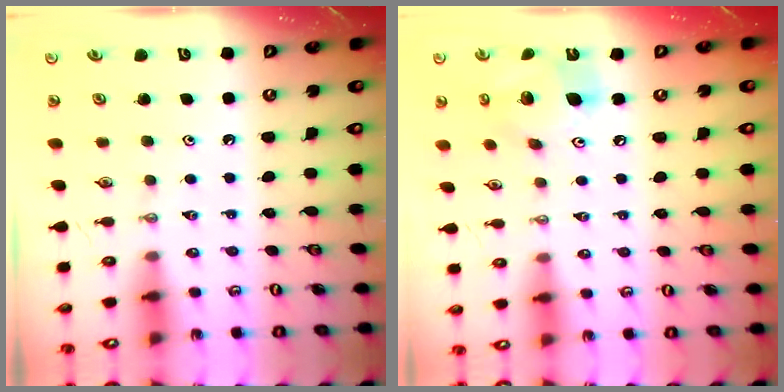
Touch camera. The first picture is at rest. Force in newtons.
{"total": 13.5, "press": 13.2, "slide": 3.1}